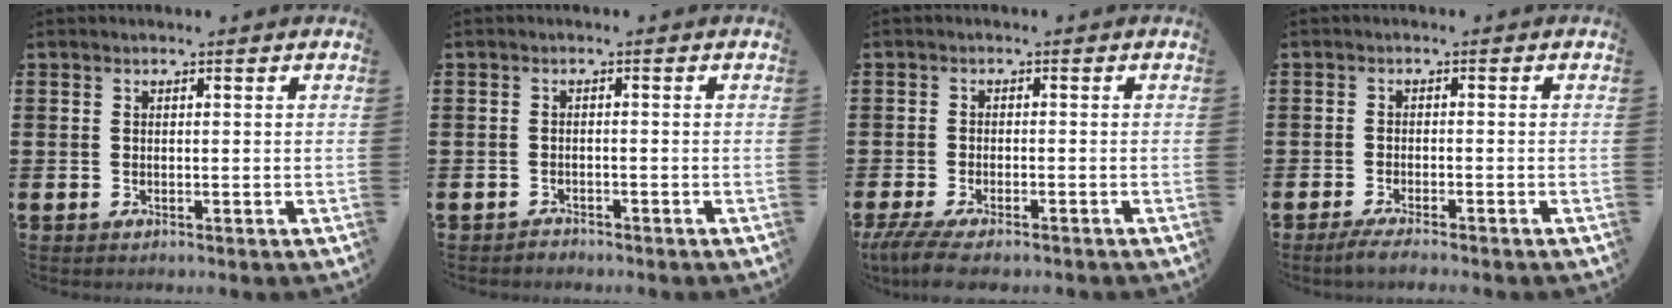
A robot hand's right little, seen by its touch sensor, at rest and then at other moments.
{"total": 0.9, "force": [-0.9, 0.2, -0.1], "torque": [0.000, 0.002, -0.020]}
{"total": 3.1, "force": [-2.3, 0.7, 1.9], "torque": [-0.045, -0.002, -0.047]}
{"total": 1.8, "force": [-1.5, 0.0, 1.1], "torque": [-0.017, 0.001, -0.028]}